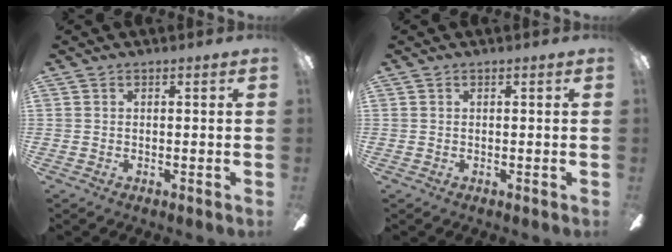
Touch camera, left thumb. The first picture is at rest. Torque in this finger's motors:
{"motor_torque": [0.02, 0.00, -0.06, 0.02, 0.00]}